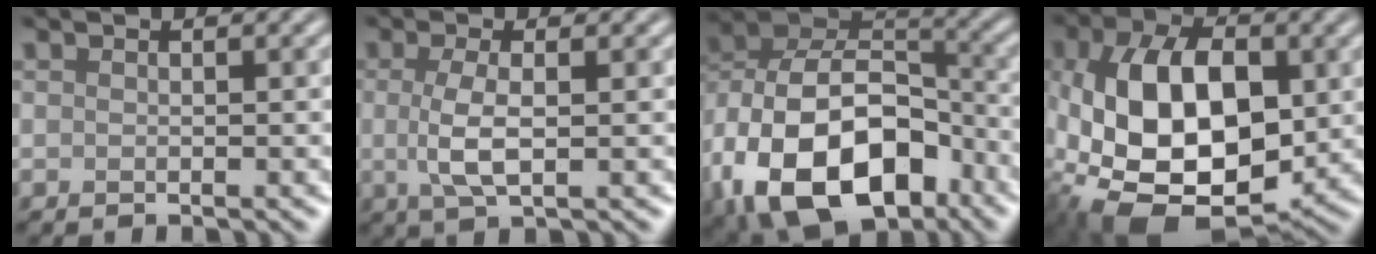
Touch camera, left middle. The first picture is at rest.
{"total": 3.3, "force": [0.0, 1.1, 3.1], "torque": [-0.069, -0.001, 0.000]}
{"total": 17.1, "force": [-7.1, 10.7, 11.4], "torque": [-0.220, -0.017, -0.130]}
{"total": 15.3, "force": [-1.2, 9.6, 11.8], "torque": [-0.227, -0.022, -0.016]}